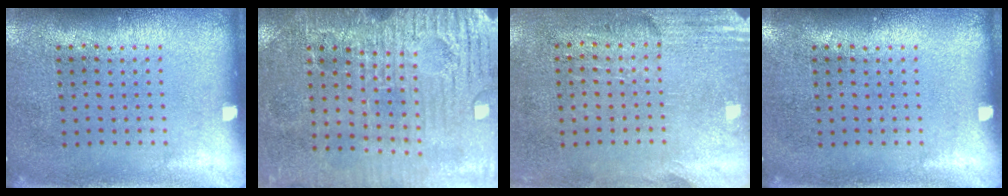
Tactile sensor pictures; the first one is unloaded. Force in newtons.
{"total": 3.6, "press": 3.5, "slide": 0.4}
{"total": 2.8, "press": 2.5, "slide": 1.4}
{"total": 0.0}